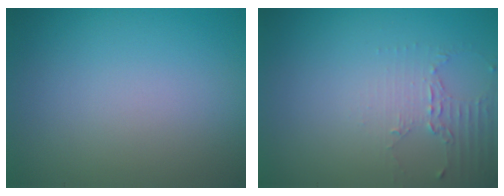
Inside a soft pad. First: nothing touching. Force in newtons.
{"total": 2.1, "press": 1.5, "slide": 1.5}